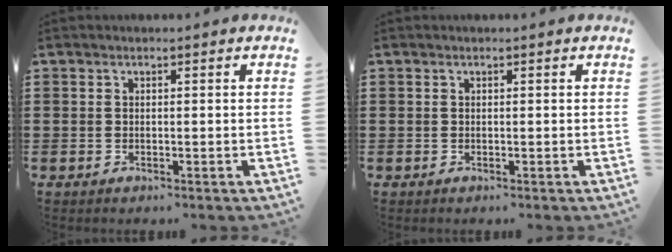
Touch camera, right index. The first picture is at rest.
{"total": 0.0}